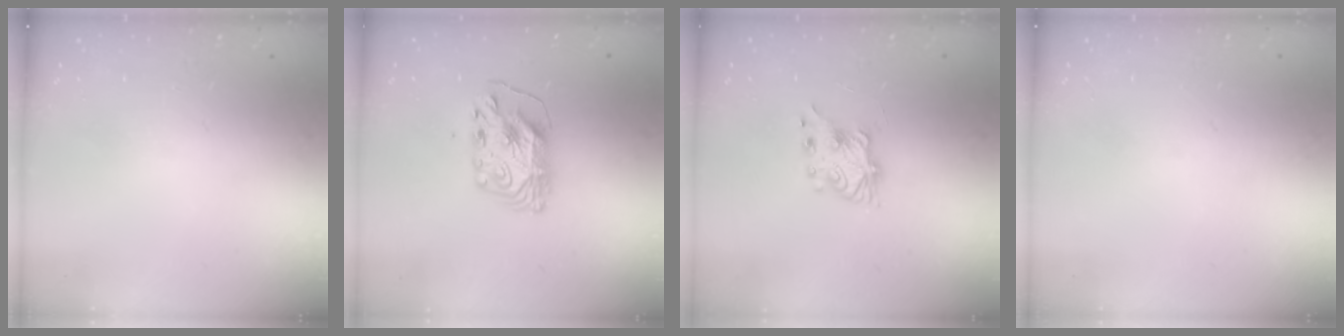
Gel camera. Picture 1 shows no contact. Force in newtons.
{"total": 9.2, "press": 9.2, "slide": 0.9}
{"total": 7.1, "press": 7.1, "slide": 0.5}
{"total": 0.0}